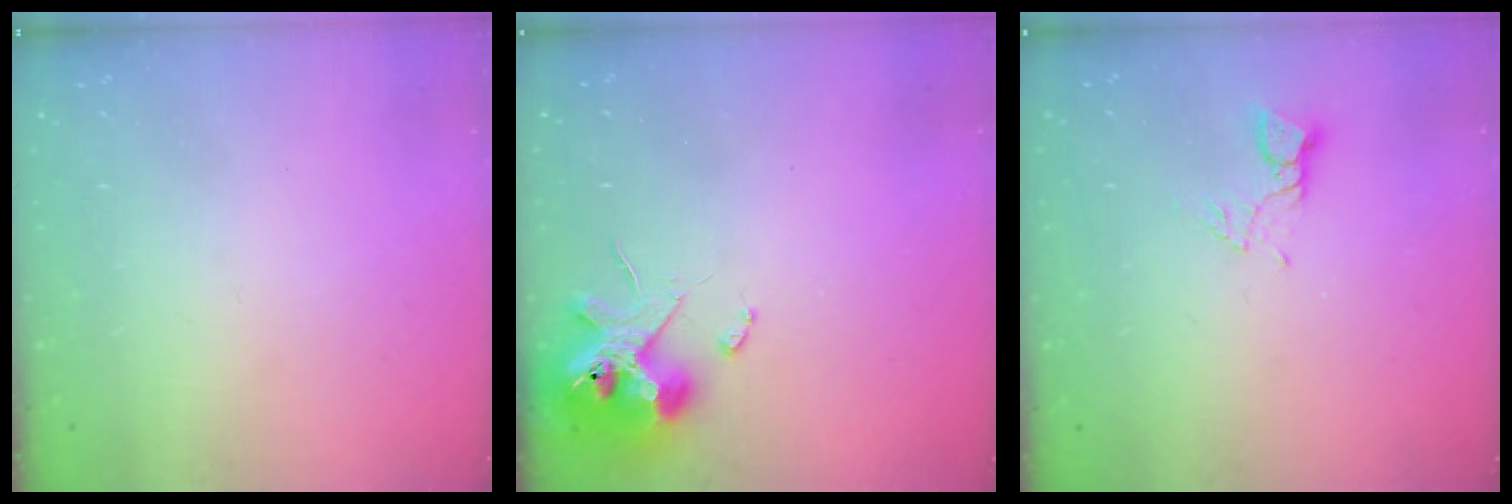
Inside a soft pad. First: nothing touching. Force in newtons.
{"total": 11.8, "press": 11.6, "slide": 1.9}
{"total": 2.6, "press": 2.6, "slide": 0.1}